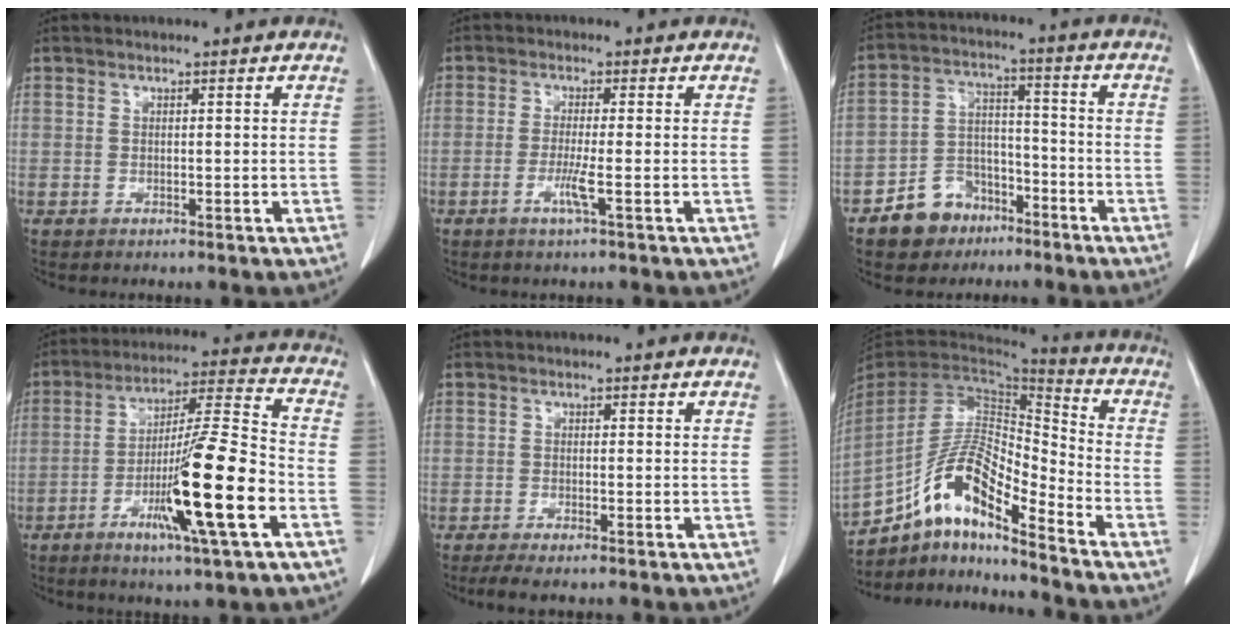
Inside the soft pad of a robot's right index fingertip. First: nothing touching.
{"total": 3.1, "force": [-1.2, -0.4, 2.9], "torque": [-0.060, -0.007, -0.026]}
{"total": 8.6, "force": [-5.5, 6.1, 2.3], "torque": [-0.041, 0.021, -0.091]}
{"total": 16.5, "force": [-5.8, 0.0, 15.4], "torque": [-0.271, -0.014, -0.101]}
{"total": 2.1, "force": [-1.4, 0.4, 1.6], "torque": [-0.031, -0.005, -0.026]}
{"total": 14.9, "force": [-10.0, 3.0, 10.6], "torque": [-0.206, 0.018, -0.183]}